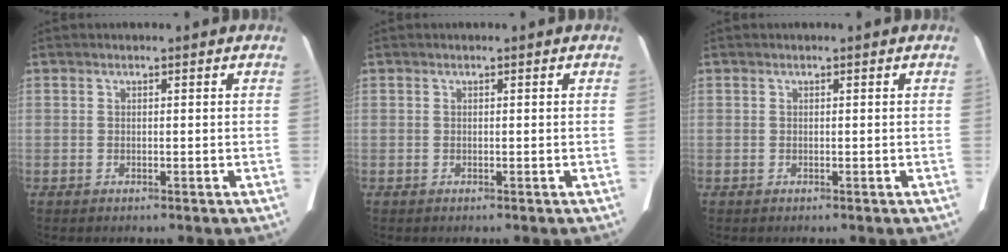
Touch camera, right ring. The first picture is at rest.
{"total": 0.0}
{"total": 0.0}